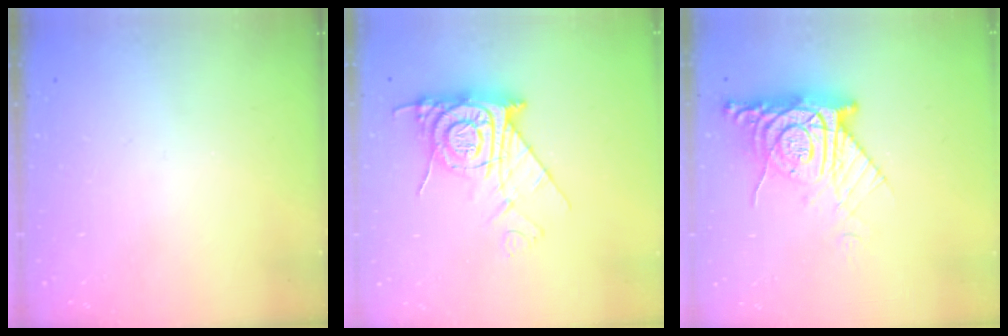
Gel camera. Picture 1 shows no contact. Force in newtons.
{"total": 12.8, "press": 12.7, "slide": 1.2}
{"total": 12.1, "press": 12.0, "slide": 1.4}